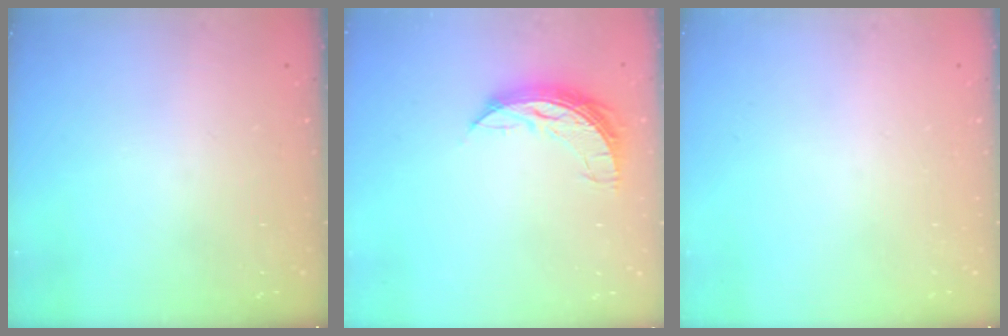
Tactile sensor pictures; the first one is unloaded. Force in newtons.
{"total": 7.7, "press": 7.6, "slide": 0.6}
{"total": 0.0}